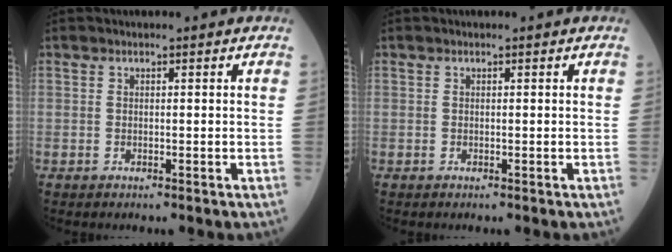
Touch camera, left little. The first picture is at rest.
{"total": 0.0}